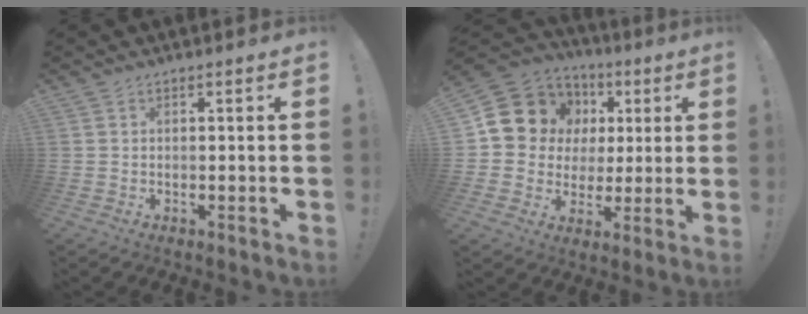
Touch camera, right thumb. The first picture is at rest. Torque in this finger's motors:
{"motor_torque": [0.31, 0.32, 0.44, -0.37, 0.24]}